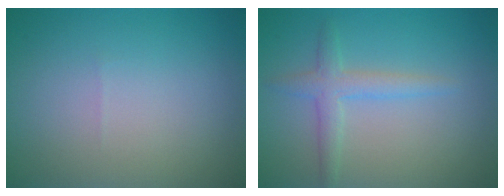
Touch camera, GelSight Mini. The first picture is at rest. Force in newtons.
{"total": 2.3, "press": 2.3, "slide": 0.1}